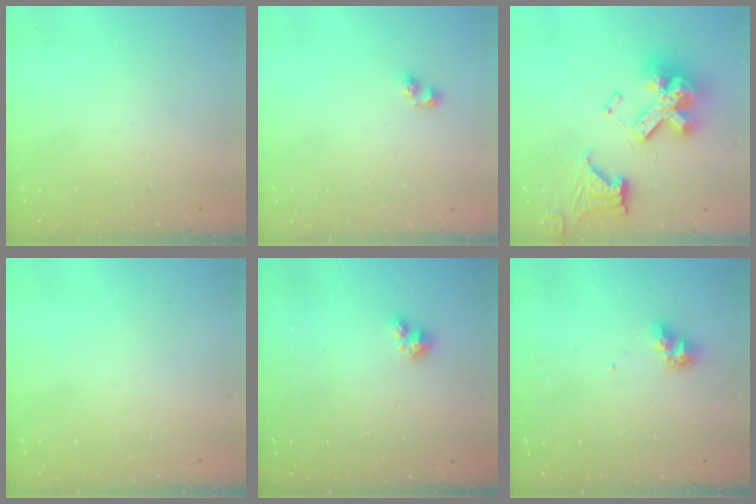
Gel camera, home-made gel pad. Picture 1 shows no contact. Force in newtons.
{"total": 3.5, "press": 3.4, "slide": 0.9}
{"total": 20.1, "press": 20.0, "slide": 2.1}
{"total": 0.0}
{"total": 2.9, "press": 2.9, "slide": 0.2}
{"total": 7.4, "press": 7.3, "slide": 1.0}